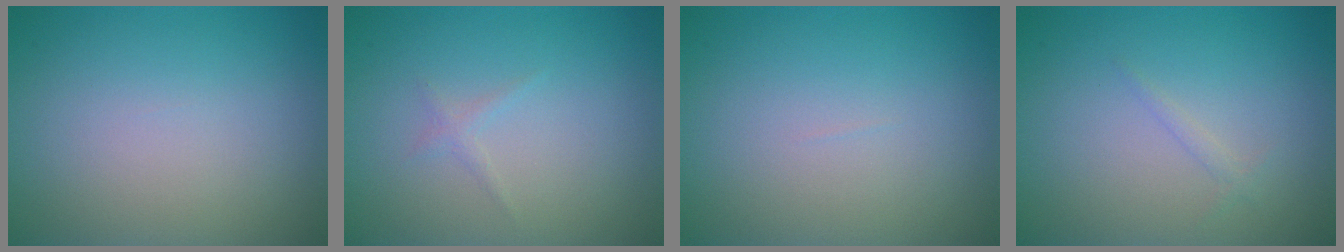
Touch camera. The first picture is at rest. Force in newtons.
{"total": 0.7, "press": 0.7, "slide": 0.1}
{"total": 0.0}
{"total": 0.6, "press": 0.6, "slide": 0.1}